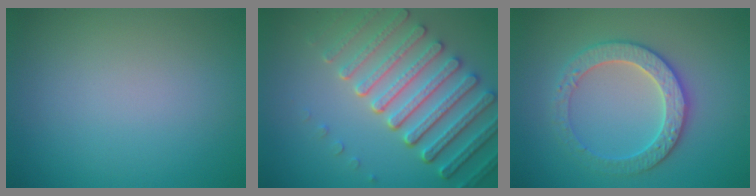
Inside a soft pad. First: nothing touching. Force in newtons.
{"total": 7.3, "press": 5.6, "slide": 4.8}
{"total": 3.8, "press": 3.6, "slide": 1.2}